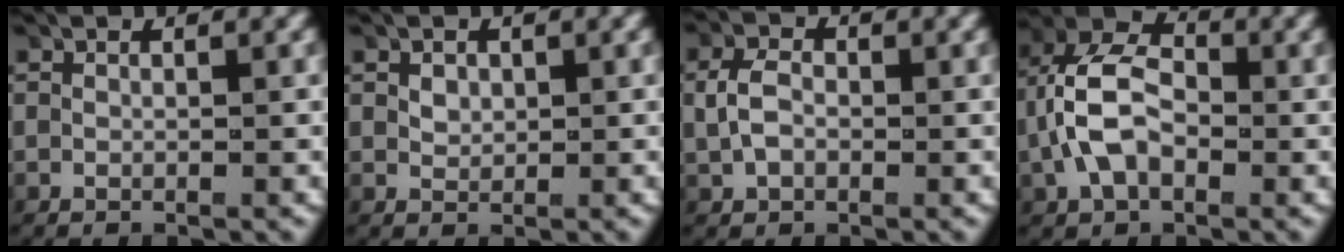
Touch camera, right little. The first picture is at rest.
{"total": 1.0, "force": [0.3, 0.8, 0.6], "torque": [-0.014, -0.003, 0.011]}
{"total": 2.8, "force": [0.0, 2.1, 1.8], "torque": [-0.045, 0.003, 0.000]}
{"total": 7.0, "force": [0.3, 5.0, 4.8], "torque": [-0.106, 0.002, -0.001]}